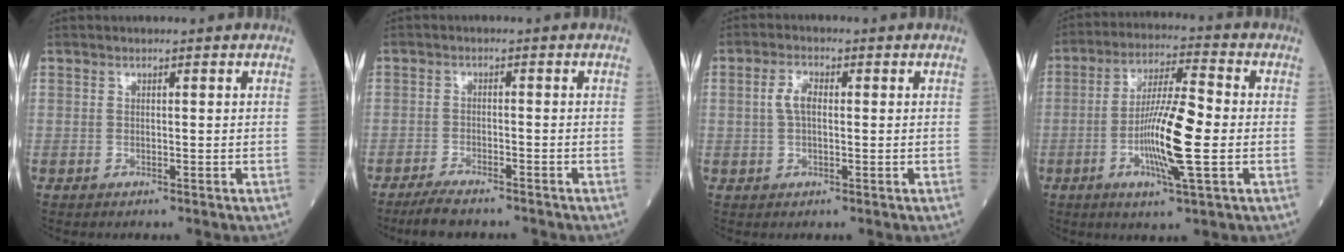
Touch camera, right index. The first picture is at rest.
{"total": 5.2, "force": [-4.5, 1.0, 2.3], "torque": [-0.042, -0.011, -0.076]}
{"total": 3.3, "force": [0.3, 1.5, 2.9], "torque": [-0.062, 0.011, 0.006]}
{"total": 11.9, "force": [-2.1, 1.1, 11.7], "torque": [-0.216, -0.003, -0.043]}